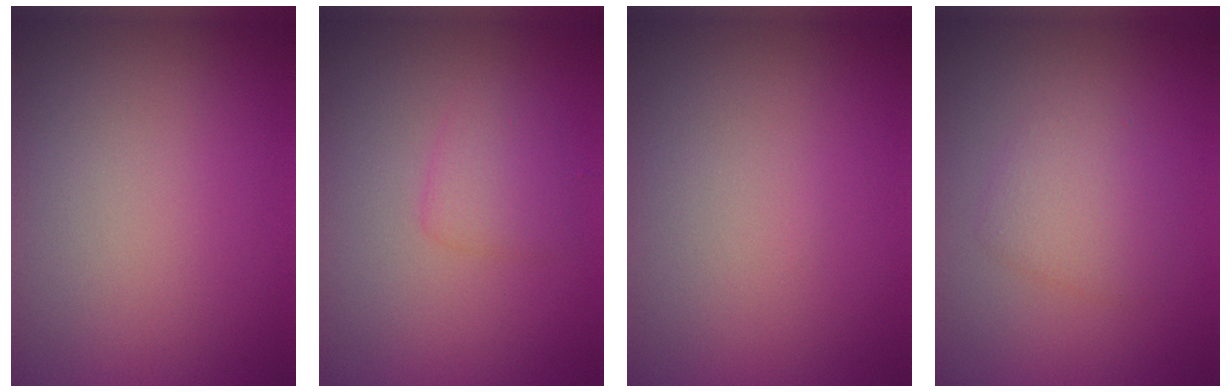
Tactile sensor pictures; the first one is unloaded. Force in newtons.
{"total": 1.9, "press": 1.9, "slide": 0.1}
{"total": 0.0}
{"total": 2.4, "press": 2.4, "slide": 0.3}